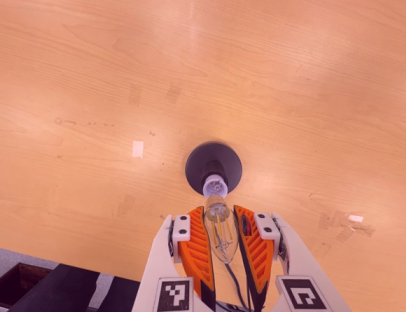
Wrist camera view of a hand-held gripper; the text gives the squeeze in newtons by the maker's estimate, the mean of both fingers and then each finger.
{"total": 21.6, "left": 24.3, "right": 19.0}